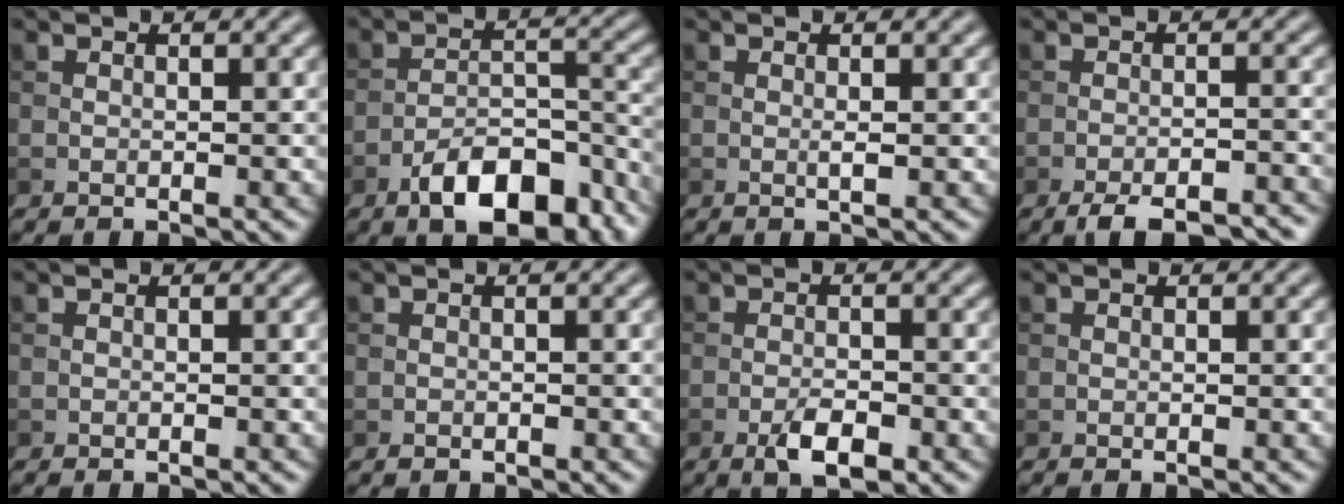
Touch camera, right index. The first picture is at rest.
{"total": 8.9, "force": [-5.7, 3.7, 5.7], "torque": [-0.082, 0.004, -0.099]}
{"total": 0.7, "force": [0.0, 0.1, 0.7], "torque": [-0.015, -0.003, 0.000]}
{"total": 6.3, "force": [-5.1, 1.6, 3.3], "torque": [-0.051, -0.009, -0.069]}
{"total": 0.0}
{"total": 0.5, "force": [-0.4, 0.3, 0.2], "torque": [0.000, -0.002, -0.005]}
{"total": 3.2, "force": [-1.7, 1.2, 2.4], "torque": [-0.044, -0.002, -0.032]}
{"total": 0.0}